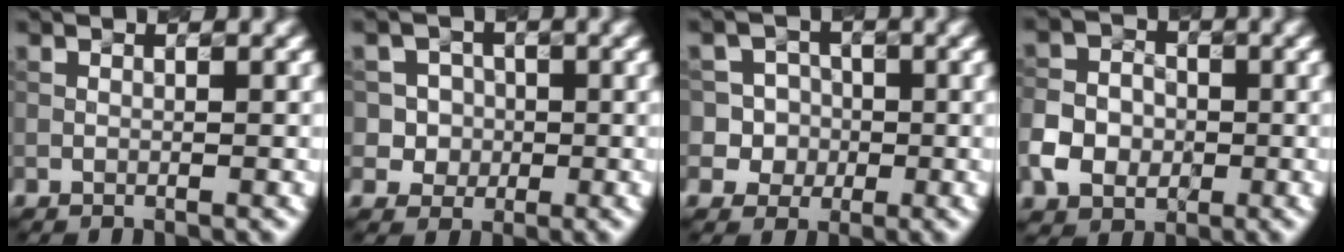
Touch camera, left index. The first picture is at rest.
{"total": 3.9, "force": [0.1, 3.7, 0.9], "torque": [0.001, 0.017, 0.001]}
{"total": 5.0, "force": [-0.1, 4.9, 1.0], "torque": [-0.001, 0.025, -0.014]}
{"total": 4.3, "force": [-1.1, 3.6, 2.0], "torque": [-0.037, 0.003, -0.026]}